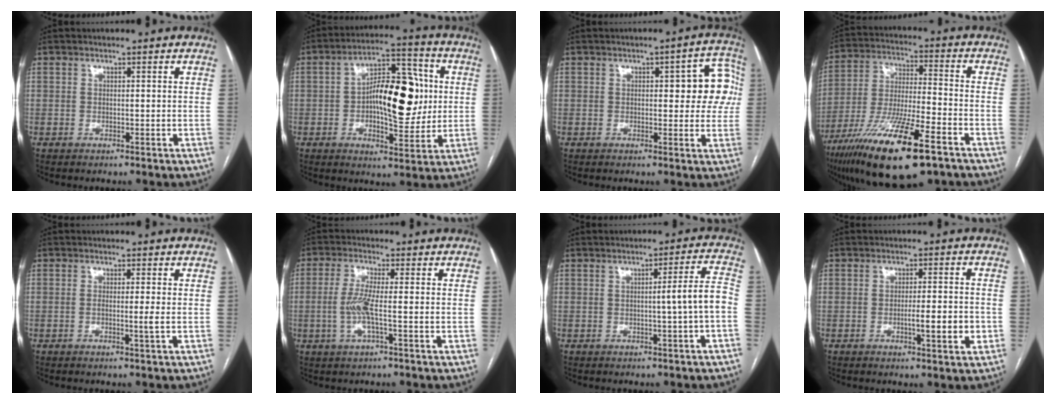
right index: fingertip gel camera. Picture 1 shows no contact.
{"total": 14.4, "force": [0.7, 5.5, 13.3], "torque": [-0.208, 0.026, 0.015]}
{"total": 8.4, "force": [1.5, 3.1, 7.6], "torque": [-0.072, 0.028, 0.013]}
{"total": 20.0, "force": [-12.0, 3.2, 15.7], "torque": [-0.290, -0.042, -0.209]}
{"total": 1.7, "force": [-0.4, -0.6, 1.5], "torque": [-0.027, -0.003, -0.008]}
{"total": 5.2, "force": [-1.0, 0.1, 5.1], "torque": [-0.114, -0.005, -0.022]}
{"total": 5.1, "force": [-1.1, -0.9, 4.9], "torque": [-0.064, 0.009, -0.016]}
{"total": 5.3, "force": [-1.5, 0.4, 5.1], "torque": [-0.078, -0.003, -0.018]}